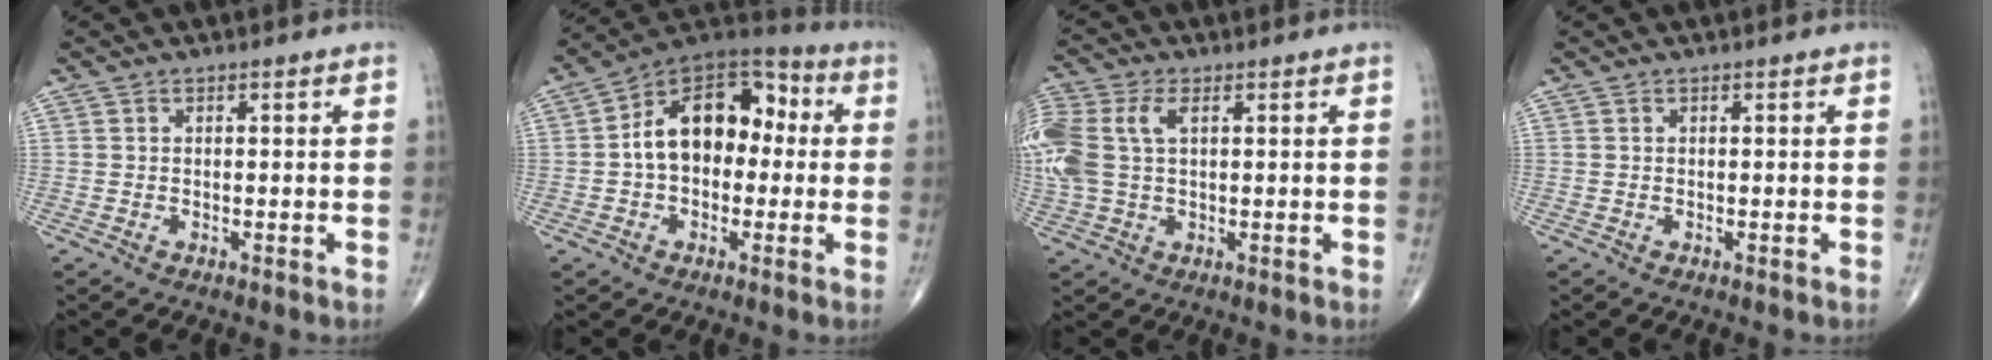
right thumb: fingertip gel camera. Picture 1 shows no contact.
{"total": 15.9, "force": [0.8, 10.4, 12.0], "torque": [-0.152, 0.047, -0.001]}
{"total": 12.9, "force": [2.7, 7.9, 9.9], "torque": [-0.275, 0.021, 0.055]}
{"total": 0.0}